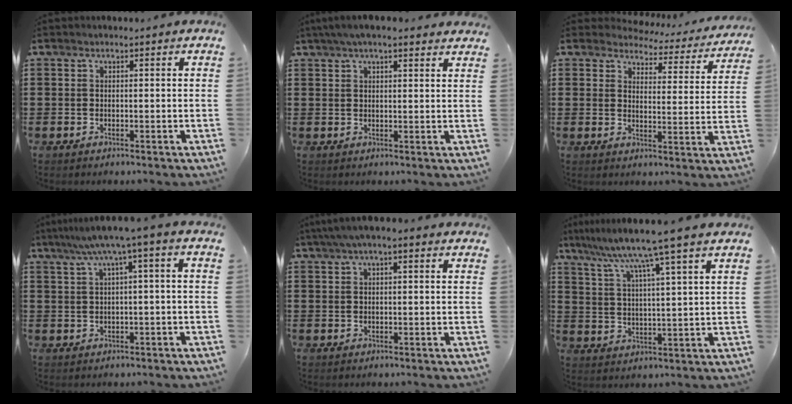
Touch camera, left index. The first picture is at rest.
{"total": 4.2, "force": [3.3, 0.7, 2.6], "torque": [-0.057, 0.005, 0.059]}
{"total": 3.6, "force": [3.5, 0.7, 0.7], "torque": [-0.034, -0.024, 0.057]}
{"total": 5.3, "force": [1.4, -0.3, 5.1], "torque": [-0.097, -0.007, 0.020]}
{"total": 2.6, "force": [1.0, 0.5, 2.4], "torque": [-0.045, 0.004, 0.017]}
{"total": 8.4, "force": [6.6, -1.2, 4.9], "torque": [-0.121, -0.034, 0.105]}